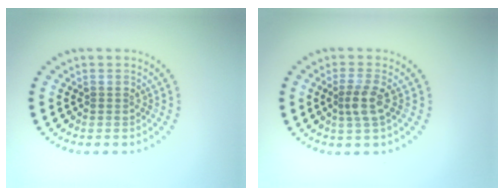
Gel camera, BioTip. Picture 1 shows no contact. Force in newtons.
{"total": 2.2, "press": 1.8, "slide": 1.3}